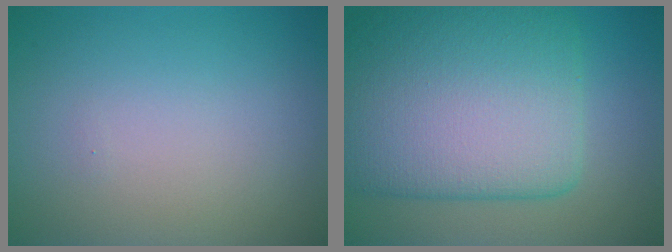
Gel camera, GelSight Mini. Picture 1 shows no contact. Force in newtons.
{"total": 11.9, "press": 11.9, "slide": 0.4}